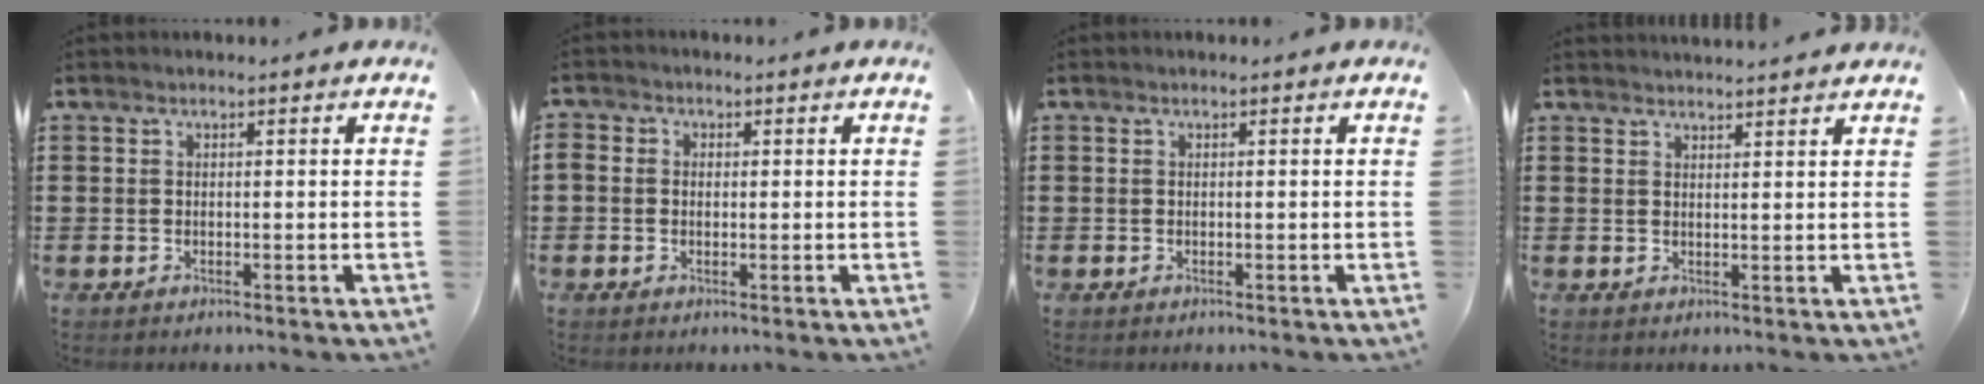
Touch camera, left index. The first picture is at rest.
{"total": 1.4, "force": [-0.2, 1.2, 0.7], "torque": [-0.016, 0.006, -0.005]}
{"total": 0.0}
{"total": 1.8, "force": [1.8, 0.0, -0.2], "torque": [-0.001, -0.001, 0.034]}